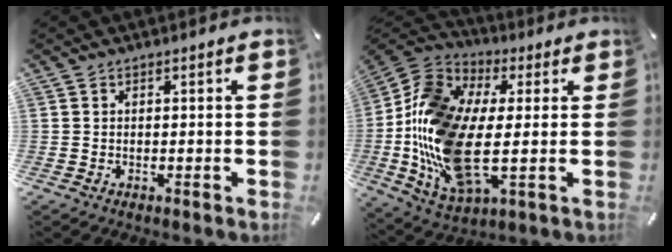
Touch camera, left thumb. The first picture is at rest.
{"total": 18.3, "force": [-3.4, 10.4, 14.7], "torque": [-0.346, -0.011, -0.065]}